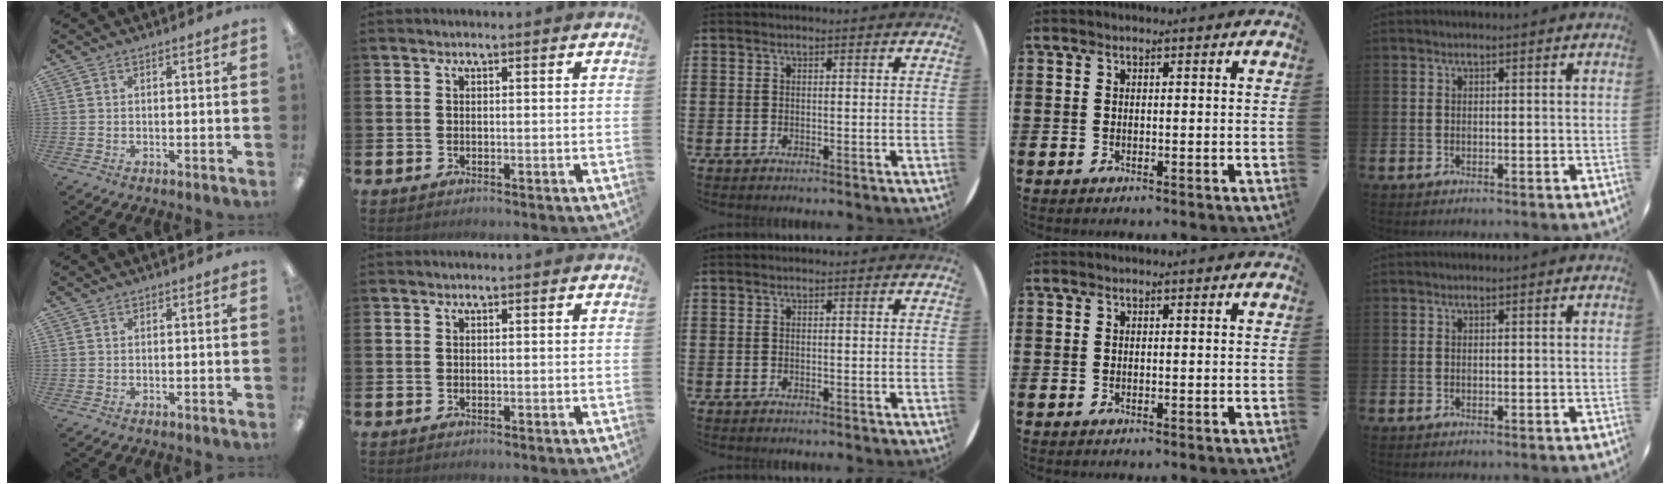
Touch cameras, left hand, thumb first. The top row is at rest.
{}